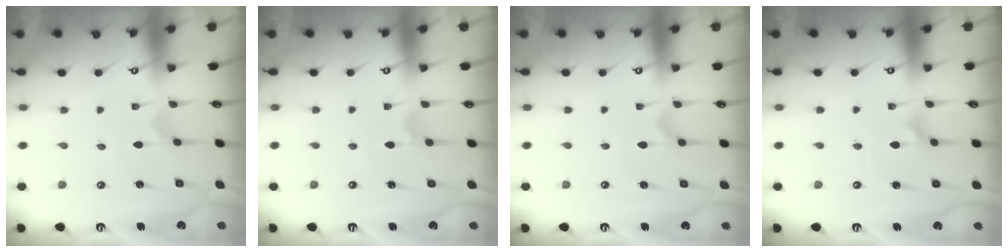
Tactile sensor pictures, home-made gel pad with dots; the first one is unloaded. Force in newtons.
{"total": 2.5, "press": 2.5, "slide": 0.3}
{"total": 1.6, "press": 1.6, "slide": 0.1}
{"total": 2.6, "press": 2.6, "slide": 0.3}